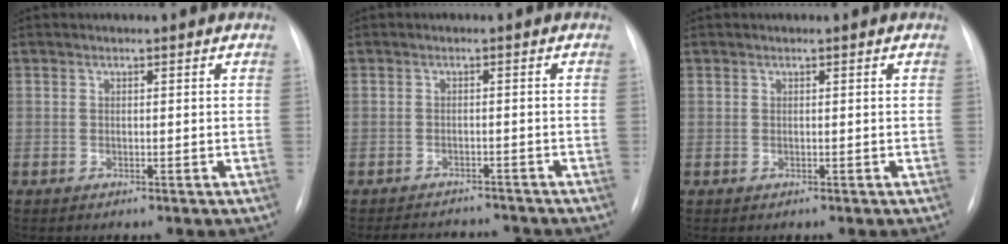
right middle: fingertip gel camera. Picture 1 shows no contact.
{"total": 5.7, "force": [-5.5, 1.3, 0.6], "torque": [-0.009, 0.003, -0.074]}
{"total": 0.0}